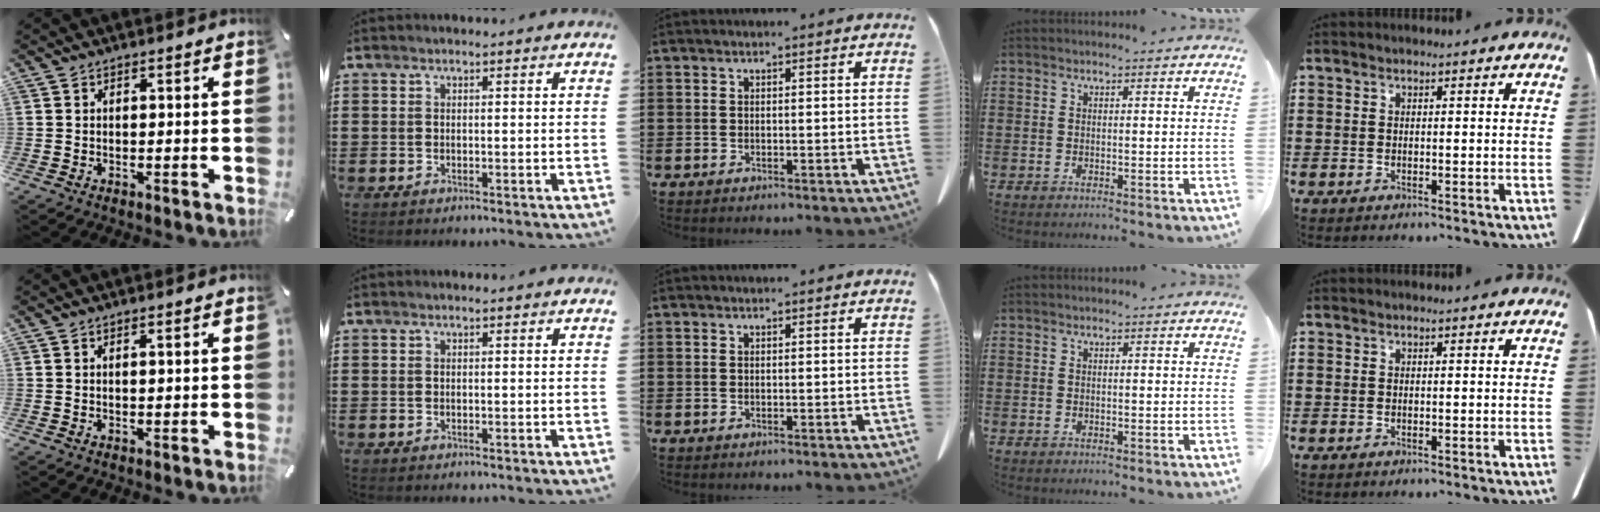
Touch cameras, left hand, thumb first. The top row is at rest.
{"thumb": {"total": 0.9, "force": [0.3, 0.1, 0.8], "torque": [-0.015, 0.000, 0.004]}}